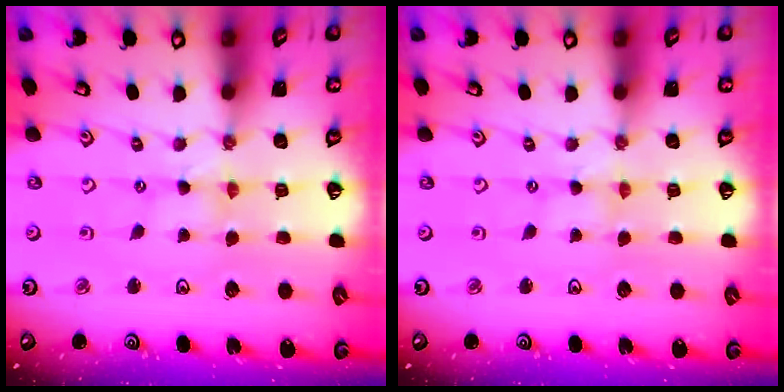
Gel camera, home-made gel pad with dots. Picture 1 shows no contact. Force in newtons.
{"total": 0.0}